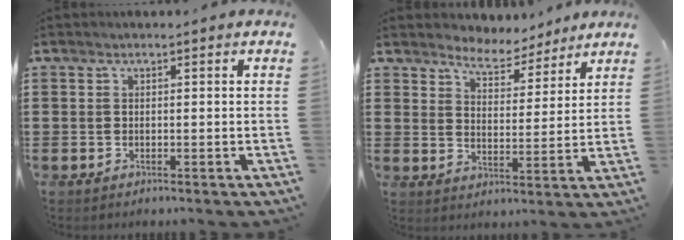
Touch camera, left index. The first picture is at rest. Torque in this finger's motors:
{"motor_torque": [0.37, 0.31, 0.08, 0.01]}